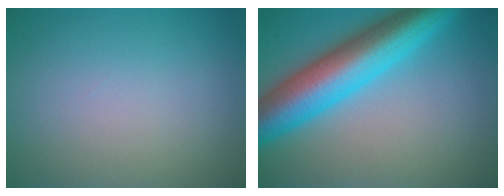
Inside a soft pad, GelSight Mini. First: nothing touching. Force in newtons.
{"total": 10.1, "press": 10.1, "slide": 0.2}